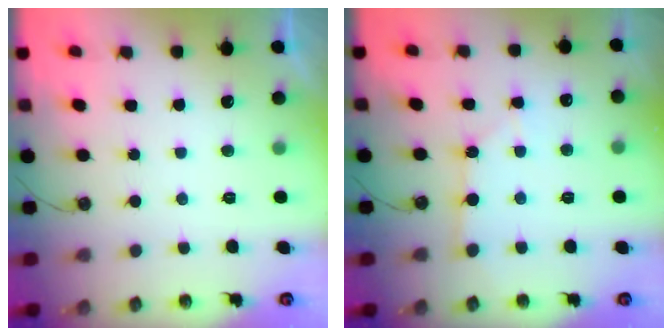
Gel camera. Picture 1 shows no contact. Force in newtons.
{"total": 2.1, "press": 2.1, "slide": 0.3}